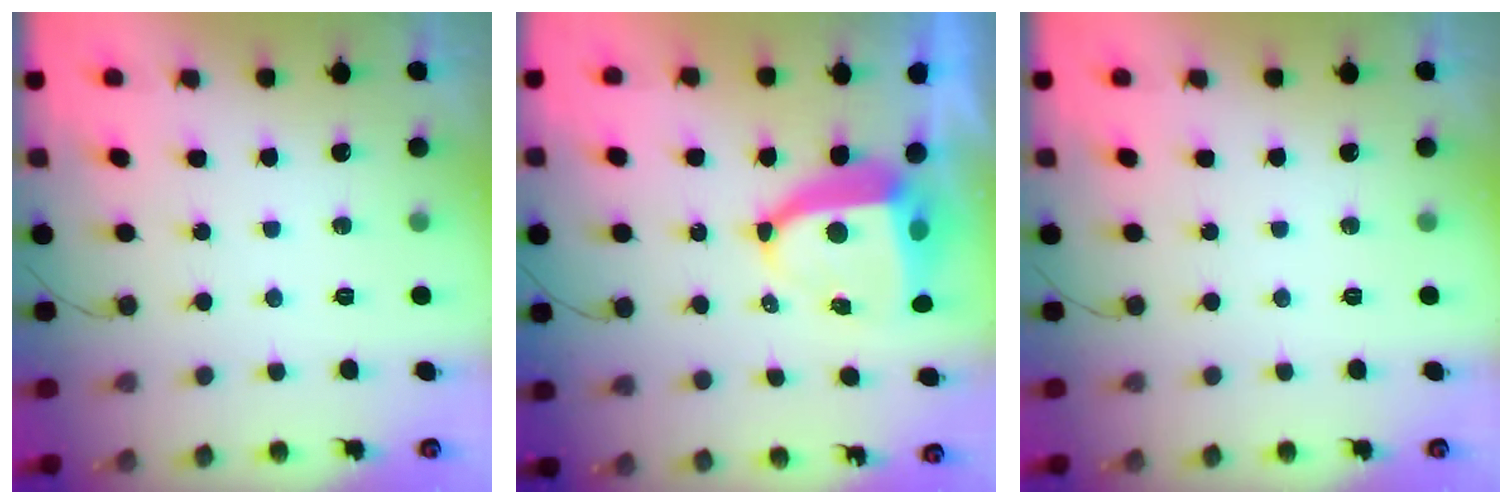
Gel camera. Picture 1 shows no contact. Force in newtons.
{"total": 10.1, "press": 10.1, "slide": 1.2}
{"total": 0.0}